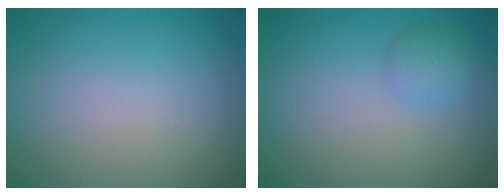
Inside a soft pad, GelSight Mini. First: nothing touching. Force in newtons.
{"total": 1.8, "press": 1.8, "slide": 0.0}